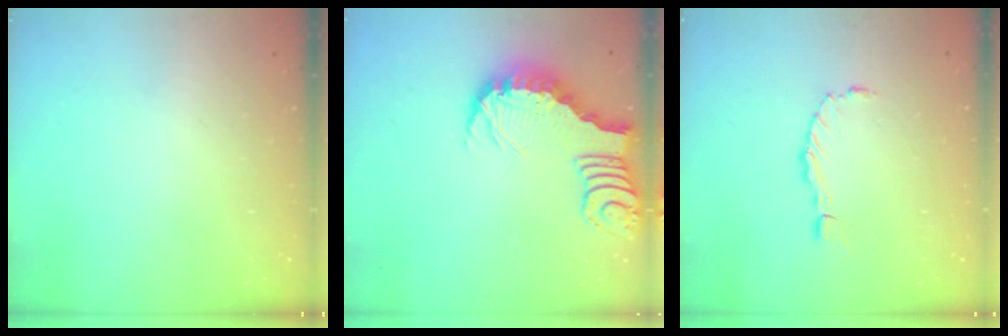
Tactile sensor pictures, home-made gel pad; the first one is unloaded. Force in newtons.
{"total": 3.3, "press": 3.2, "slide": 0.5}
{"total": 0.8, "press": 0.8, "slide": 0.1}